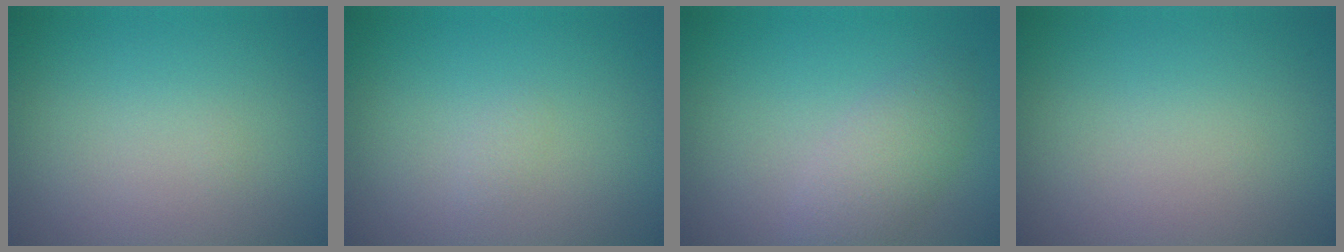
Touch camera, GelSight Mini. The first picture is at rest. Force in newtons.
{"total": 0.5, "press": 0.5, "slide": 0.1}
{"total": 2.9, "press": 2.9, "slide": 0.1}
{"total": 0.0}